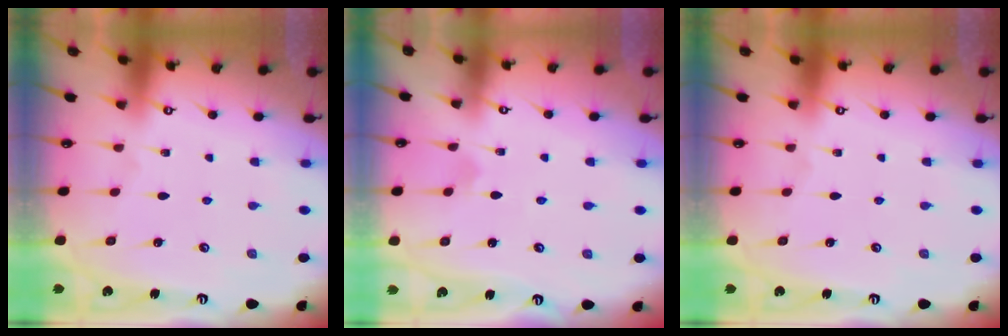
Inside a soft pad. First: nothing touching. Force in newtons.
{"total": 2.4, "press": 2.4, "slide": 0.1}
{"total": 0.0}